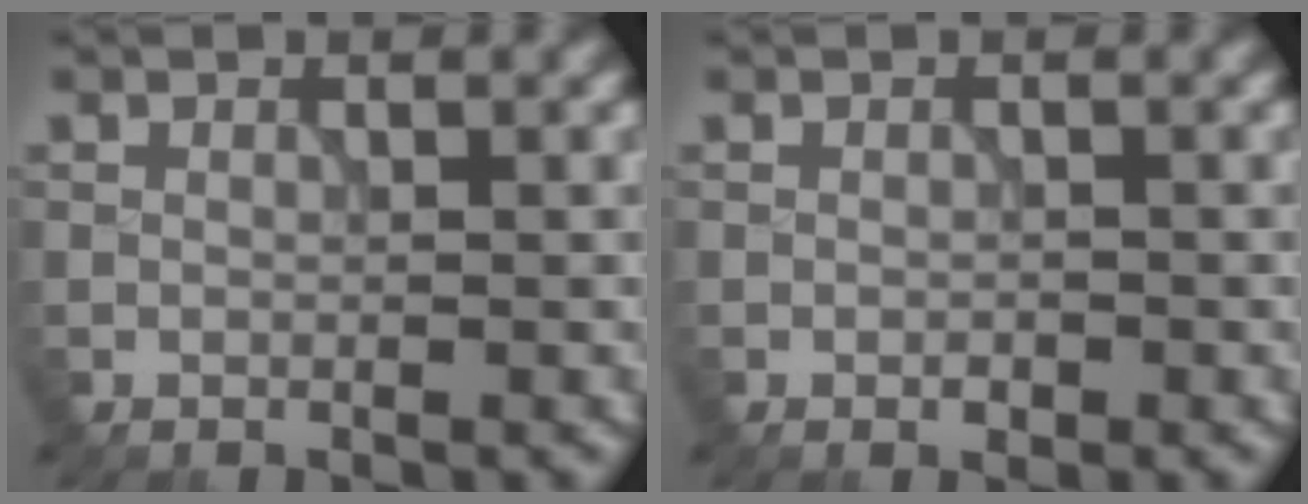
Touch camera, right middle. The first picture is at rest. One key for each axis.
{"total": 0.7, "fx": -0.4, "fy": 0.4, "fz": 0.4, "tx": -0.007, "ty": 0.000, "tz": -0.005}